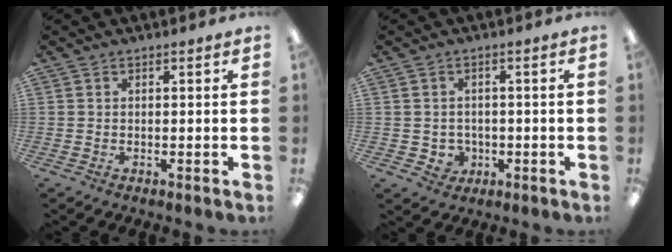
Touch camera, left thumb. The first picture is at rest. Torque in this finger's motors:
{"motor_torque": [-0.27, 0.20, -0.24, 0.26, 0.04]}